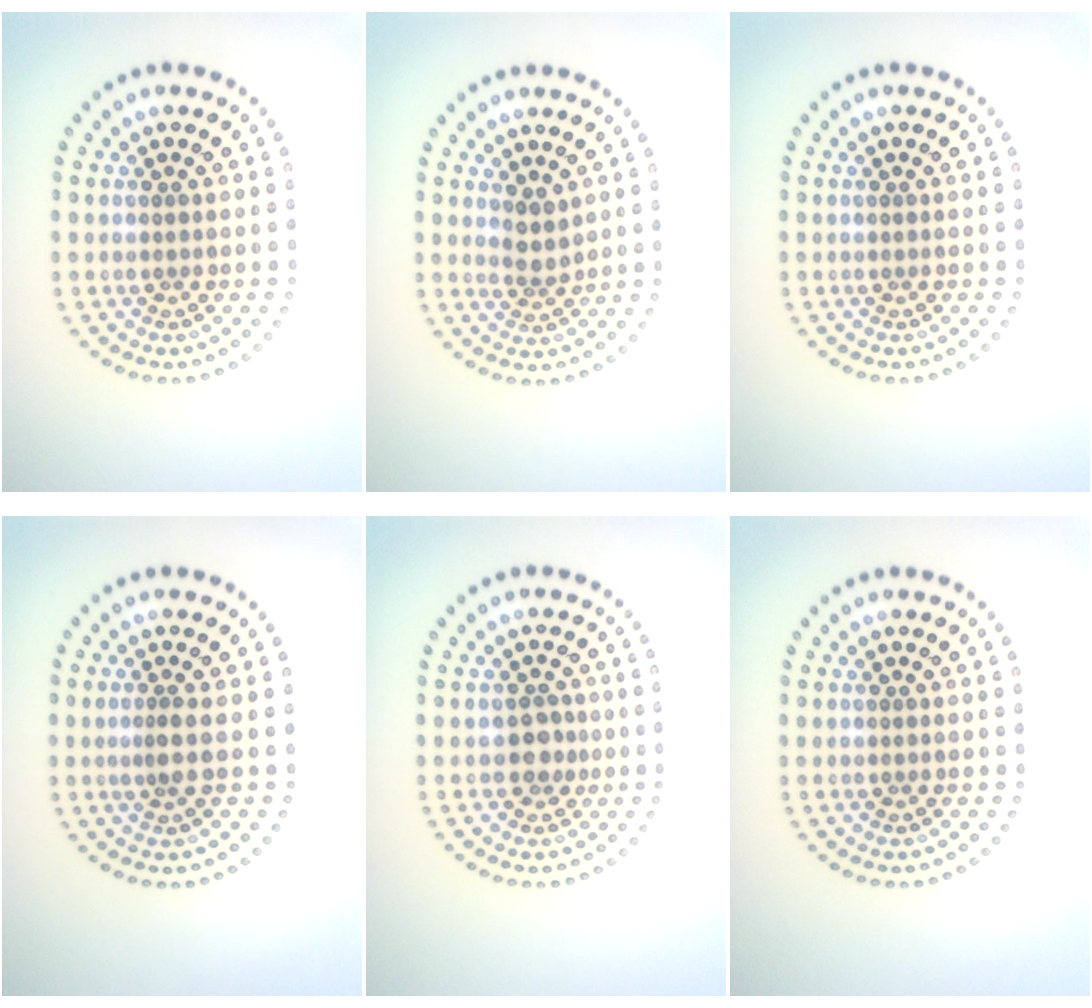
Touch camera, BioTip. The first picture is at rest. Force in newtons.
{"total": 1.9, "press": 1.5, "slide": 1.1}
{"total": 0.0}
{"total": 1.3, "press": 0.9, "slide": 0.9}
{"total": 2.0, "press": 1.8, "slide": 0.9}
{"total": 0.0}